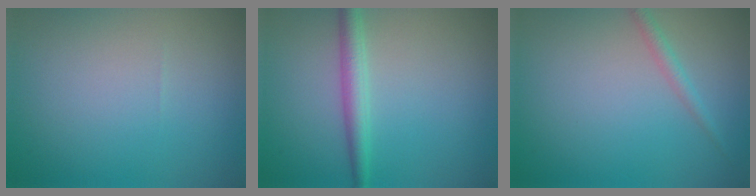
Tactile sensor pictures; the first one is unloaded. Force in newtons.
{"total": 2.5, "press": 2.5, "slide": 0.0}
{"total": 1.3, "press": 1.3, "slide": 0.0}